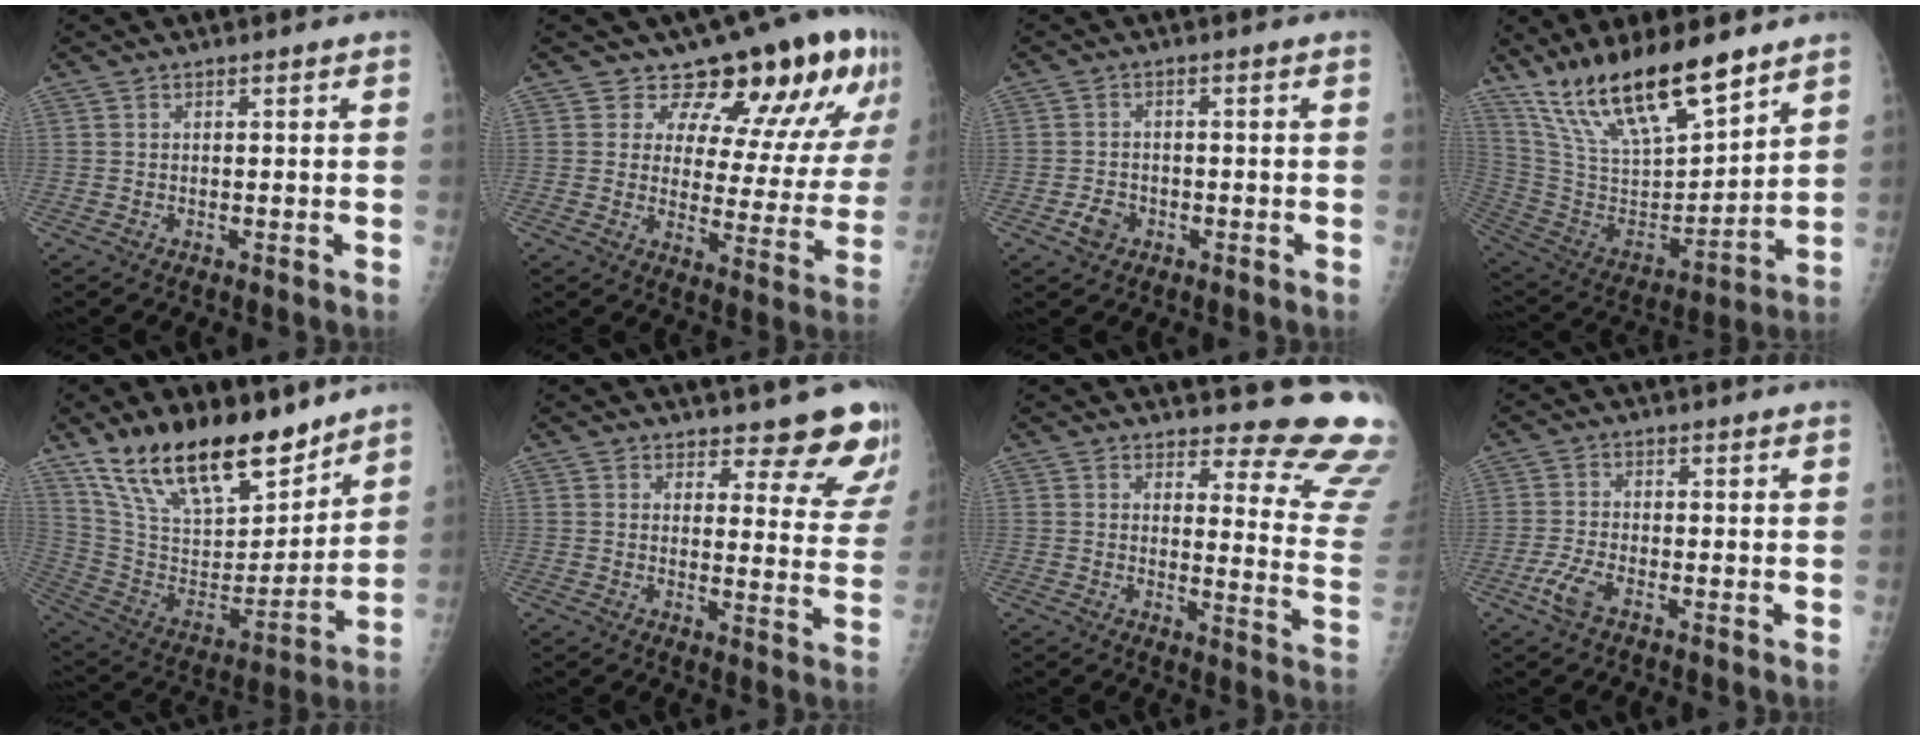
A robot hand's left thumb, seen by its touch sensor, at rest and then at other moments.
{"total": 16.4, "force": [11.7, 7.8, 8.5], "torque": [-0.052, -0.076, 0.138]}
{"total": 3.1, "force": [-1.4, 2.5, 1.4], "torque": [-0.017, 0.009, -0.023]}
{"total": 21.5, "force": [15.8, 6.4, 13.2], "torque": [-0.208, -0.073, 0.299]}
{"total": 24.0, "force": [17.3, 9.9, 13.3], "torque": [-0.199, -0.079, 0.309]}
{"total": 12.2, "force": [10.7, 4.4, 3.9], "torque": [0.002, -0.085, 0.105]}
{"total": 15.3, "force": [14.4, 3.0, 4.2], "torque": [-0.008, -0.165, 0.140]}
{"total": 4.2, "force": [-2.2, 1.7, 3.1], "torque": [-0.074, 0.005, -0.046]}